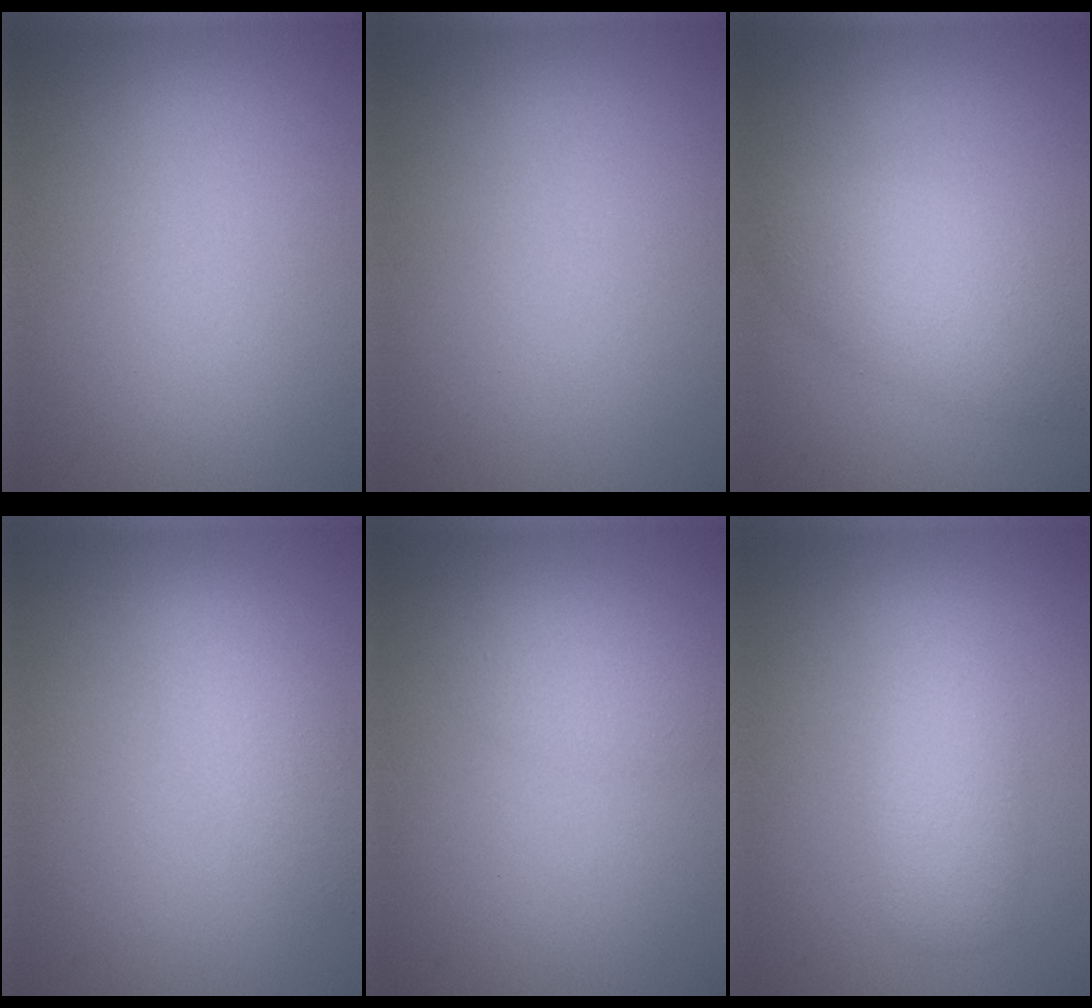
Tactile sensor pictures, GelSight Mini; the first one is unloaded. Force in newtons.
{"total": 0.0}
{"total": 4.5, "press": 4.5, "slide": 0.2}
{"total": 2.9, "press": 2.9, "slide": 0.2}
{"total": 1.6, "press": 1.6, "slide": 0.1}
{"total": 3.0, "press": 3.0, "slide": 0.1}